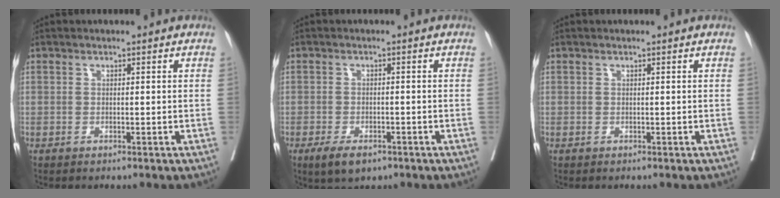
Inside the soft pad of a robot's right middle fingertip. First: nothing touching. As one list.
[{"total": 4.9, "force": [-3.2, 2.0, 3.1], "torque": [-0.056, -0.006, -0.051]}, {"total": 0.0}]